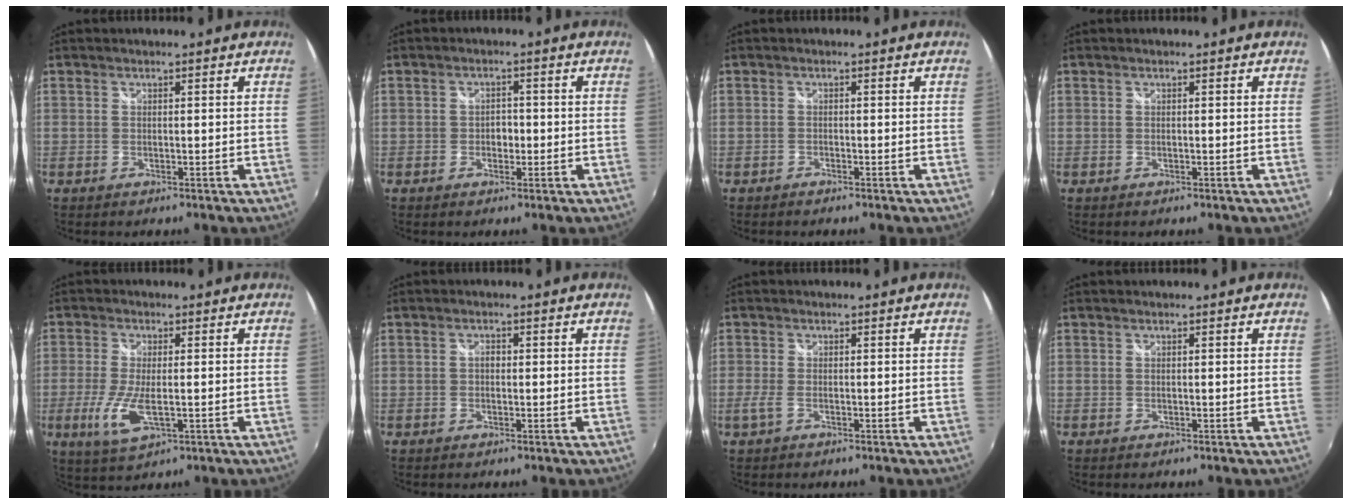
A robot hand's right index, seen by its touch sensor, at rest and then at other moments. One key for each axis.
{"total": 2.1, "fx": -0.4, "fy": 1.7, "fz": 1.2, "tx": -0.017, "ty": 0.008, "tz": -0.007}
{"total": 0.6, "fx": -0.6, "fy": 0.2, "fz": 0.1, "tx": -0.005, "ty": -0.002, "tz": -0.014}
{"total": 0.0}
{"total": 7.7, "fx": -2.0, "fy": 2.5, "fz": 7.0, "tx": -0.153, "ty": -0.014, "tz": -0.036}
{"total": 1.1, "fx": -0.1, "fy": 0.9, "fz": 0.7, "tx": -0.012, "ty": 0.004, "tz": -0.005}
{"total": 1.9, "fx": -0.9, "fy": 0.7, "fz": 1.5, "tx": -0.035, "ty": -0.004, "tz": -0.019}
{"total": 0.0}